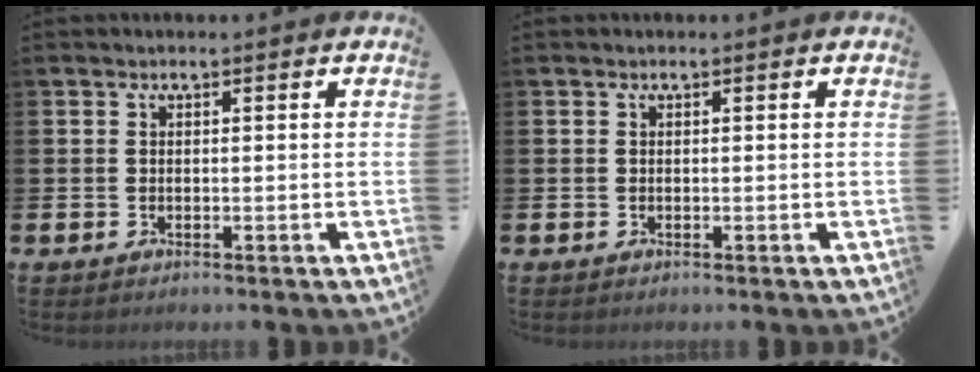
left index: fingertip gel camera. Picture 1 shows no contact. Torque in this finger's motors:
{"motor_torque": [0.00, 0.00, 0.00, 0.00]}